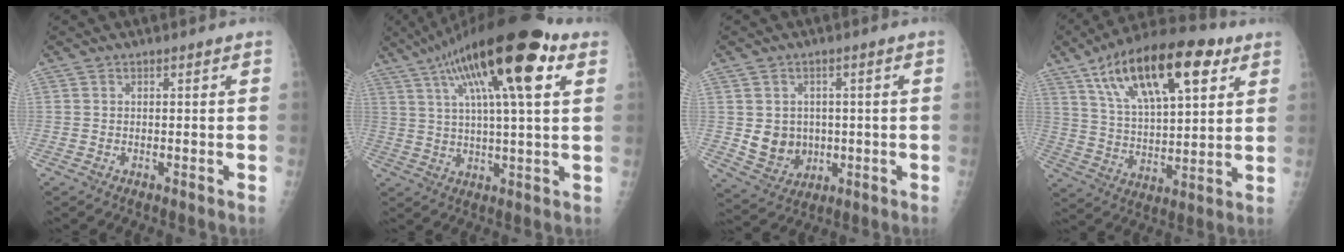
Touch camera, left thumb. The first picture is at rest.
{"total": 23.0, "force": [10.4, 5.9, 19.6], "torque": [-0.324, 0.012, 0.166]}
{"total": 7.8, "force": [-0.1, 6.9, 3.8], "torque": [-0.027, -0.003, 0.016]}
{"total": 23.0, "force": [11.2, 9.5, 17.8], "torque": [-0.278, -0.013, 0.189]}